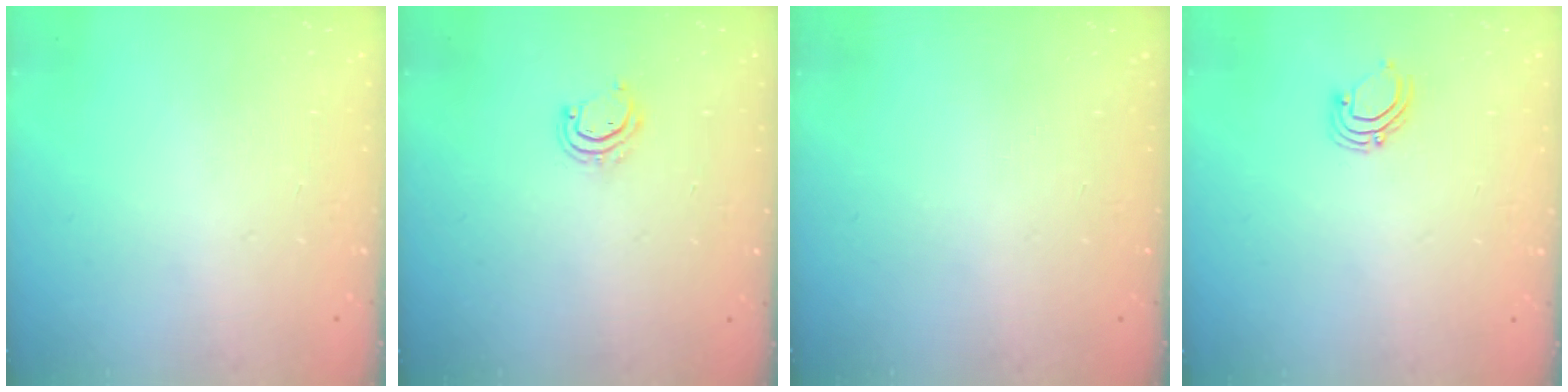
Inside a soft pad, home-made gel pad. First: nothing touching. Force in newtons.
{"total": 2.7, "press": 2.7, "slide": 0.2}
{"total": 0.0}
{"total": 3.8, "press": 3.8, "slide": 0.3}